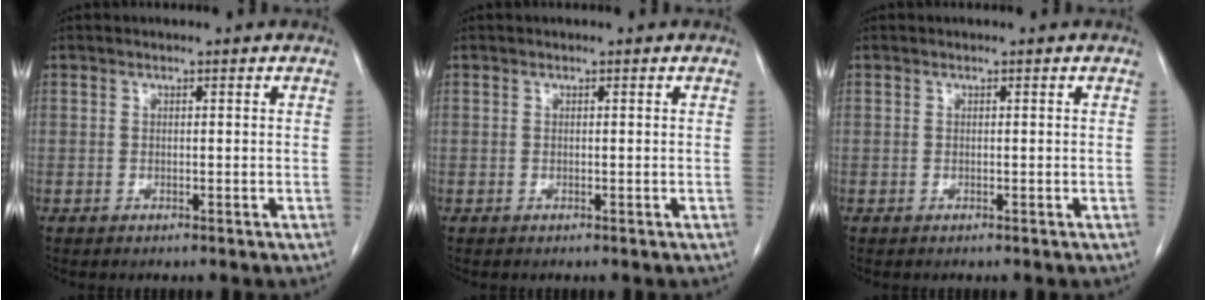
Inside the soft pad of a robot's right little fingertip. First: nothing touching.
{"total": 0.0}
{"total": 0.0}